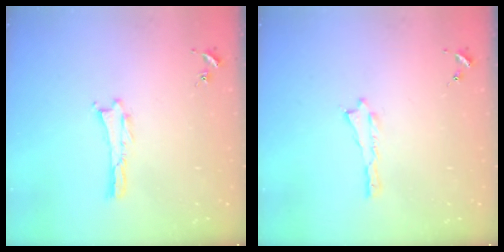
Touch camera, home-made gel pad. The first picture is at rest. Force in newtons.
{"total": 0.0}